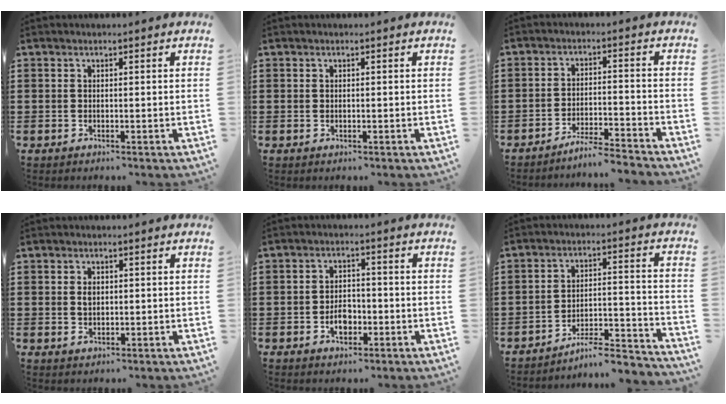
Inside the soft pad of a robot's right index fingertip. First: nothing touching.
{"total": 0.0}
{"total": 4.4, "force": [-4.3, -0.4, 1.1], "torque": [-0.021, -0.005, -0.085]}
{"total": 1.9, "force": [0.2, 1.2, 1.4], "torque": [-0.031, 0.006, 0.003]}
{"total": 3.8, "force": [-1.4, 2.4, 2.5], "torque": [-0.040, 0.001, -0.028]}
{"total": 5.8, "force": [-5.3, 0.8, 2.3], "torque": [-0.038, -0.001, -0.105]}